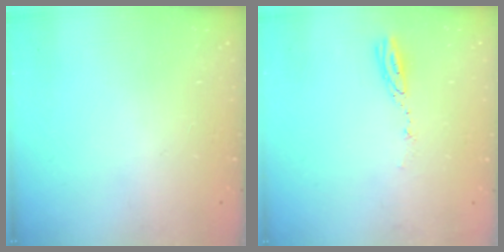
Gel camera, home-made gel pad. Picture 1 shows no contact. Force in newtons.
{"total": 3.5, "press": 3.5, "slide": 0.3}